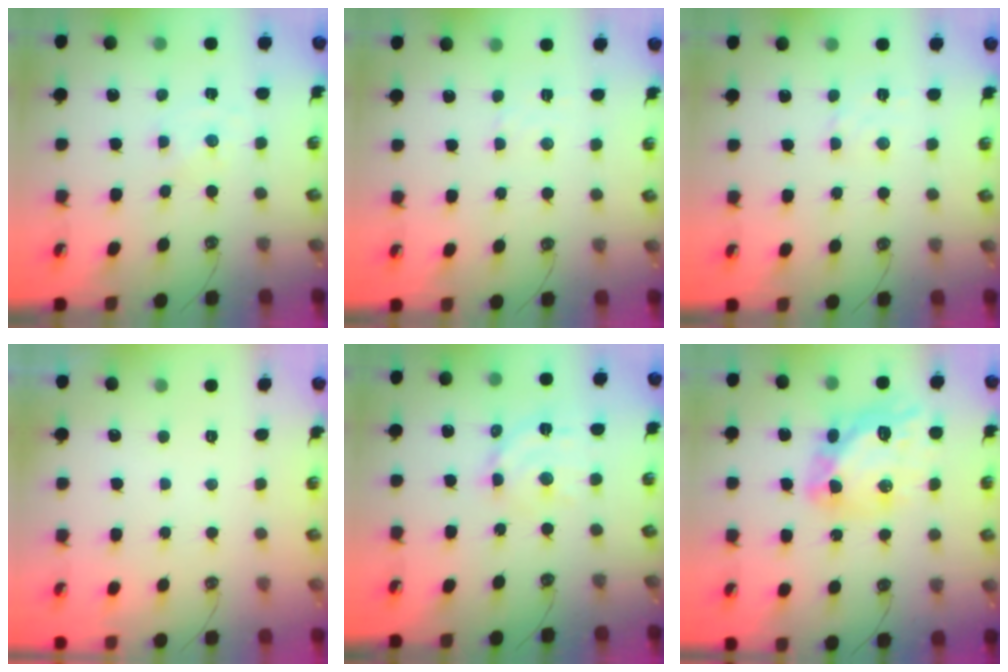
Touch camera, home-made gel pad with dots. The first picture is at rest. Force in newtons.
{"total": 3.0, "press": 3.0, "slide": 0.4}
{"total": 3.4, "press": 3.4, "slide": 0.6}
{"total": 0.0}
{"total": 9.9, "press": 9.9, "slide": 0.5}
{"total": 15.3, "press": 15.2, "slide": 1.4}